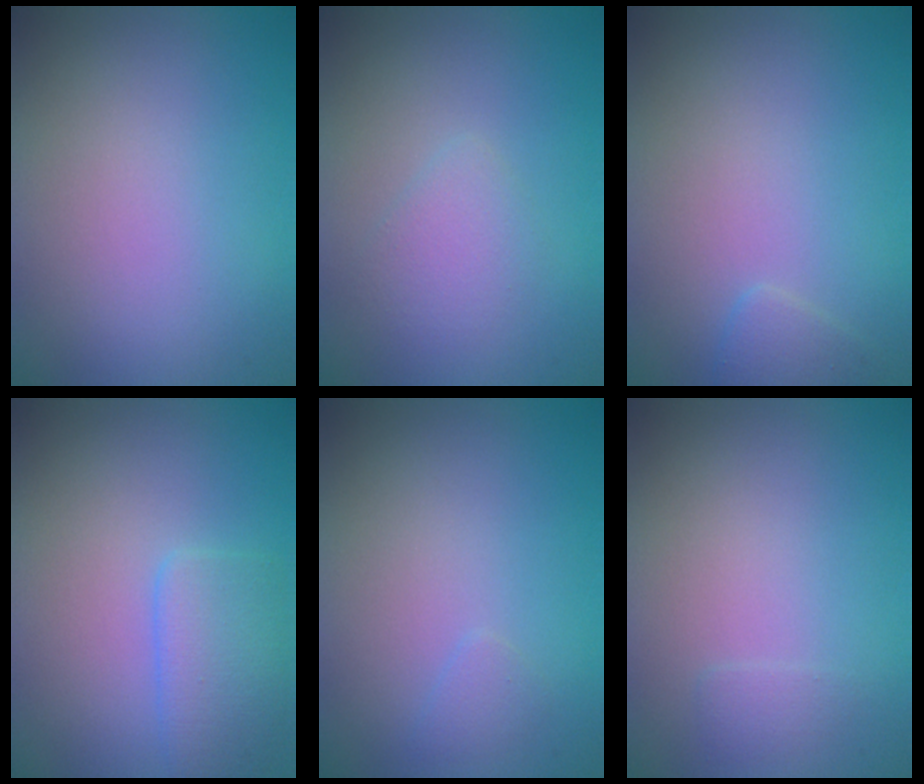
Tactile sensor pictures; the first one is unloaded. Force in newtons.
{"total": 1.8, "press": 1.8, "slide": 0.1}
{"total": 1.1, "press": 1.1, "slide": 0.1}
{"total": 2.8, "press": 2.8, "slide": 0.1}
{"total": 0.7, "press": 0.7, "slide": 0.1}
{"total": 0.7, "press": 0.7, "slide": 0.2}